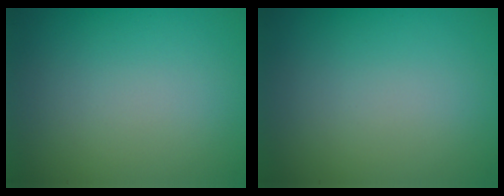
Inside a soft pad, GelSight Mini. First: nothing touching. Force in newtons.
{"total": 0.0}